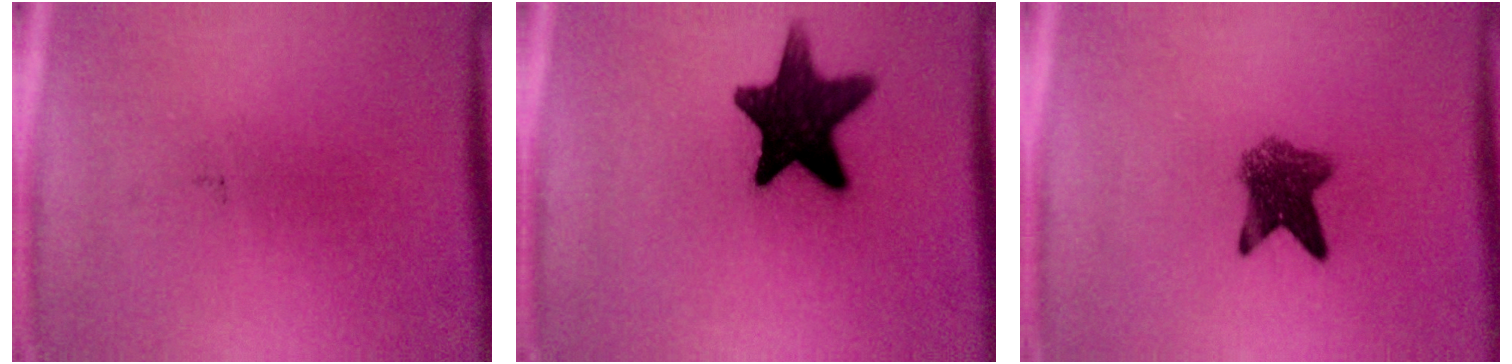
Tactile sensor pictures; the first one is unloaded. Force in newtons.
{"total": 15.5}
{"total": 6.2}